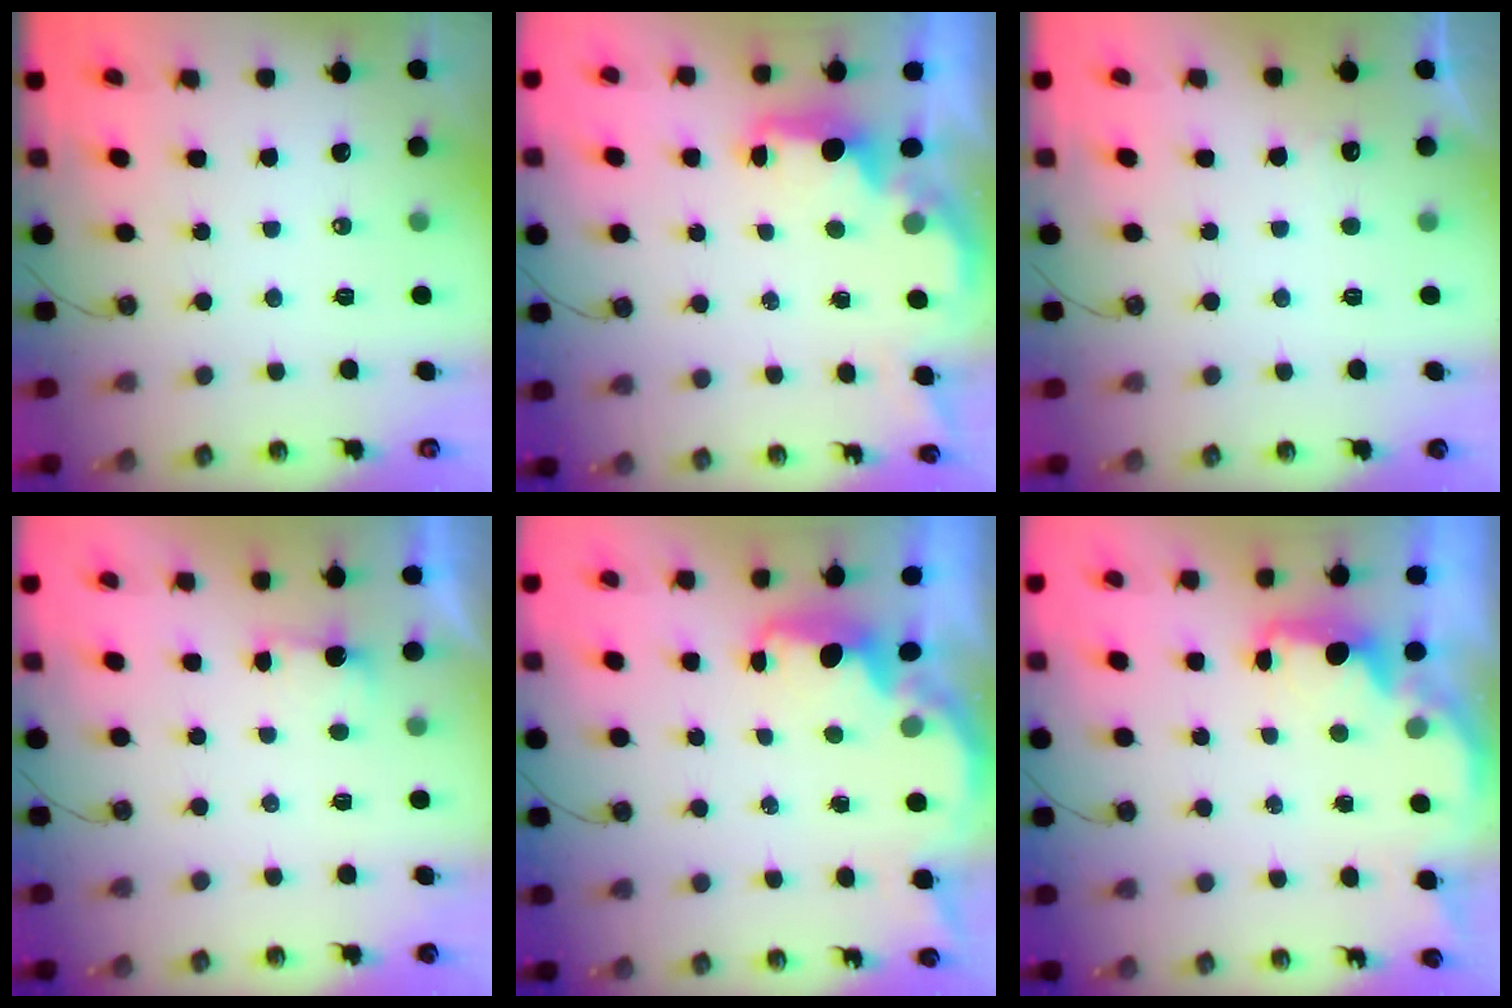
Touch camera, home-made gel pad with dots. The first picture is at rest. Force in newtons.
{"total": 2.0, "press": 1.9, "slide": 0.7}
{"total": 2.8, "press": 2.6, "slide": 1.0}
{"total": 0.8, "press": 0.4, "slide": 0.7}
{"total": 2.2, "press": 2.1, "slide": 0.7}
{"total": 2.1, "press": 2.0, "slide": 0.6}